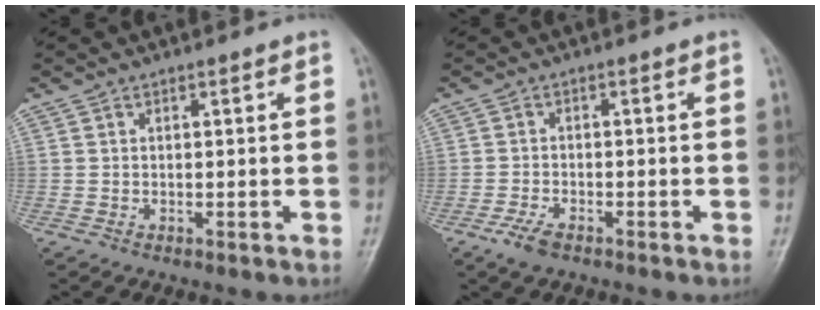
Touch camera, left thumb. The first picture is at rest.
{"total": 3.2, "force": [-2.3, 1.3, 1.8], "torque": [-0.046, 0.005, -0.044]}